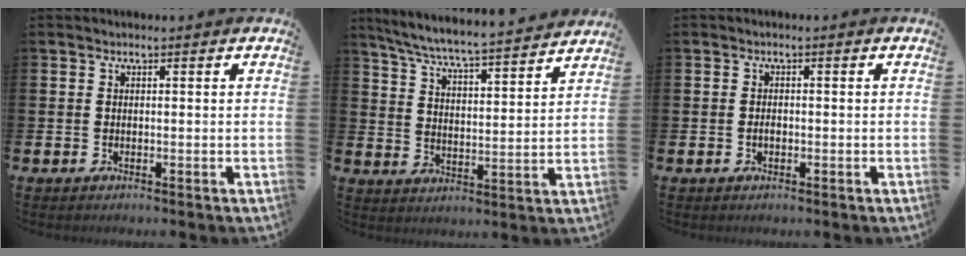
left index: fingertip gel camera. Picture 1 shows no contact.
{"total": 6.9, "force": [6.5, 0.0, 2.1], "torque": [-0.072, -0.051, 0.111]}
{"total": 1.1, "force": [-0.3, 0.6, 0.8], "torque": [-0.014, 0.002, -0.007]}